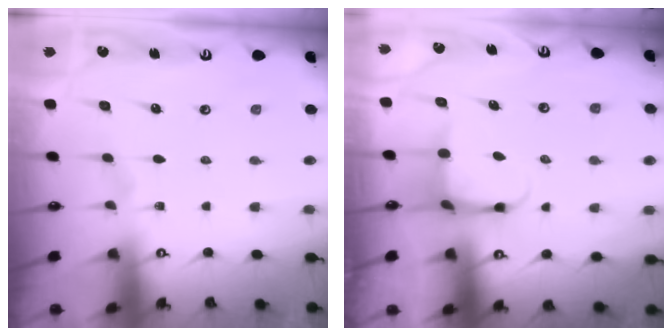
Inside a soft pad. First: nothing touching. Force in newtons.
{"total": 3.9, "press": 3.8, "slide": 0.6}